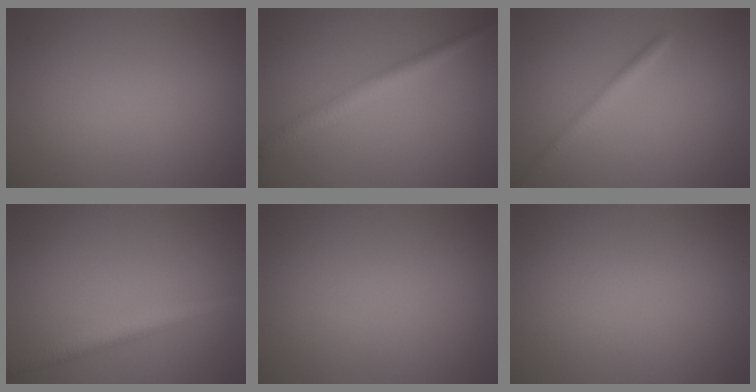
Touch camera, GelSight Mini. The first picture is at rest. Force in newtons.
{"total": 3.1, "press": 3.1, "slide": 0.1}
{"total": 1.9, "press": 1.9, "slide": 0.1}
{"total": 2.6, "press": 2.6, "slide": 0.0}
{"total": 0.0}
{"total": 0.0}